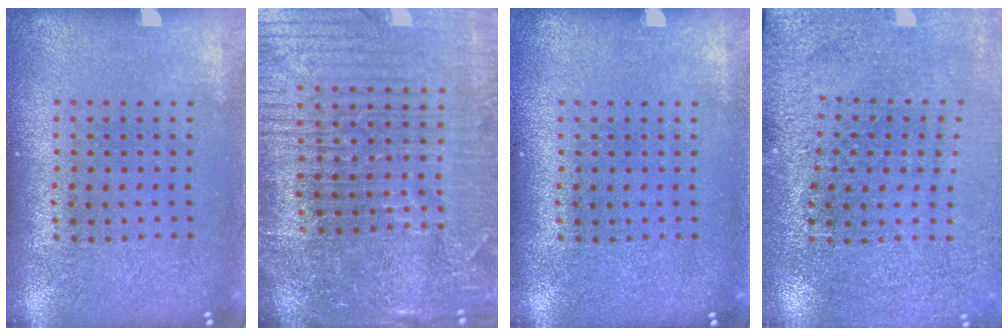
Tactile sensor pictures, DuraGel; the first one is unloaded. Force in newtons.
{"total": 5.6, "press": 5.0, "slide": 2.4}
{"total": 0.0}
{"total": 2.8, "press": 2.8, "slide": 0.1}